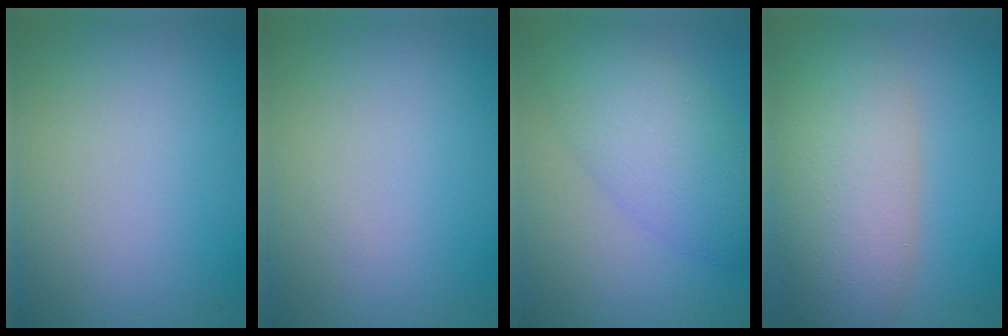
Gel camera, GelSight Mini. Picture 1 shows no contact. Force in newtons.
{"total": 0.0}
{"total": 5.5, "press": 5.5, "slide": 0.1}
{"total": 8.3, "press": 8.3, "slide": 0.5}